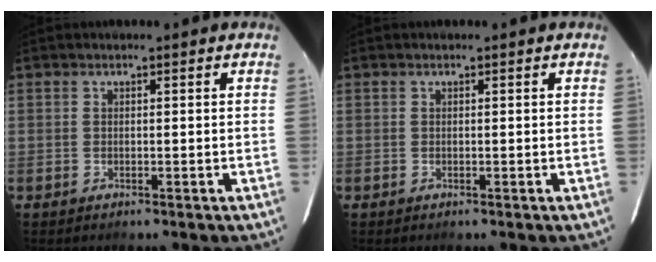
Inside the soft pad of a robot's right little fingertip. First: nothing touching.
{"total": 0.0}